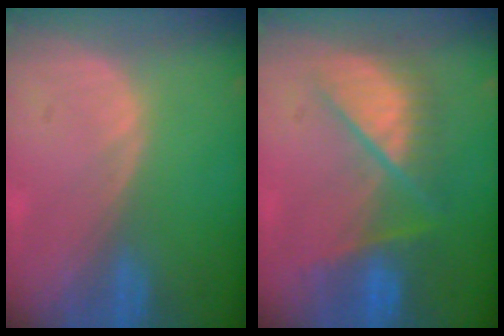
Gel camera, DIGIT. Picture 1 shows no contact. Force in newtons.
{"total": 8.0, "press": 8.0, "slide": 0.4}